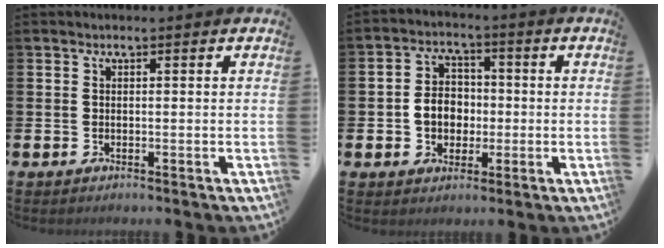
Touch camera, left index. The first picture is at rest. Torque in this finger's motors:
{"motor_torque": [0.56, 0.19, 0.21, 0.11]}